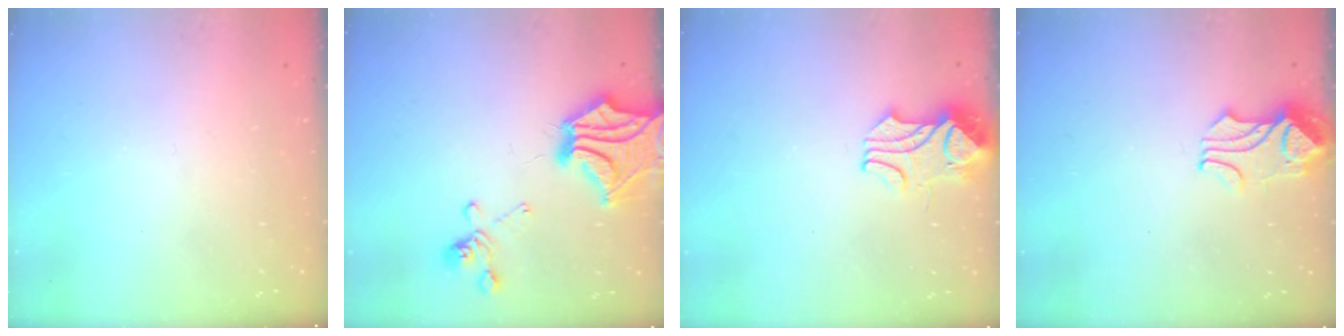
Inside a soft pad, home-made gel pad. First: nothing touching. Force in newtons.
{"total": 7.2, "press": 6.1, "slide": 3.7}
{"total": 2.5, "press": 2.4, "slide": 0.8}
{"total": 2.1, "press": 2.0, "slide": 0.7}